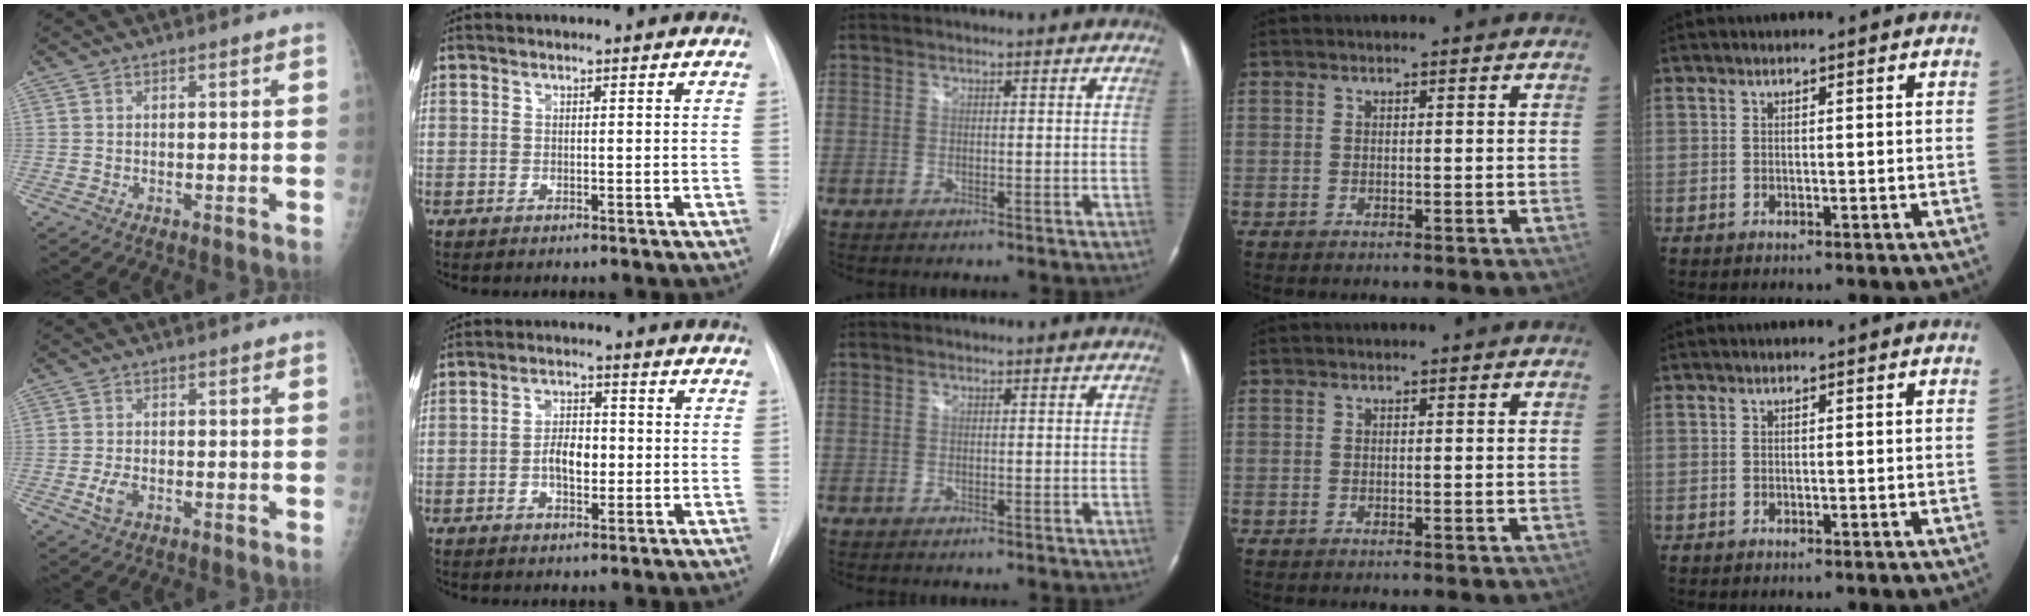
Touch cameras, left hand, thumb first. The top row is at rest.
{"thumb": {"total": 3.0, "force": [-1.1, 1.7, 2.2], "torque": [-0.047, 0.006, -0.020]}, "index": {"total": 4.6, "force": [-0.8, 2.5, 3.8], "torque": [-0.068, 0.009, -0.014]}}